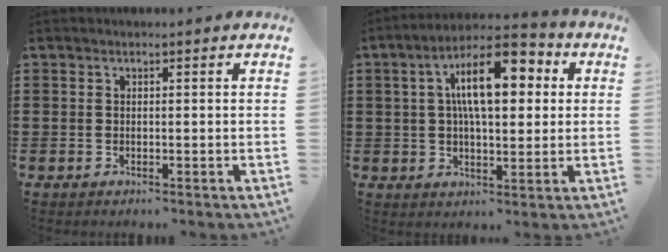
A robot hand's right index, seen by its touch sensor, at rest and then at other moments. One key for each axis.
{"total": 12.6, "fx": 3.7, "fy": 5.2, "fz": 10.9, "tx": -0.182, "ty": 0.007, "tz": 0.059}